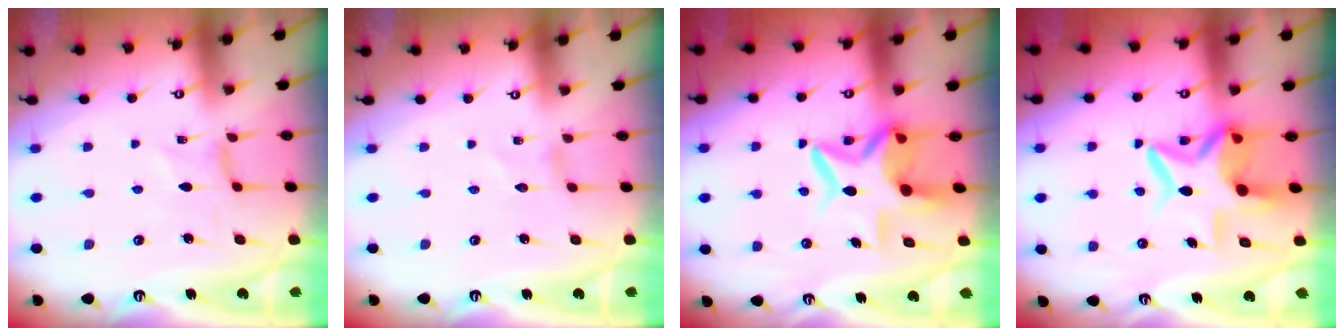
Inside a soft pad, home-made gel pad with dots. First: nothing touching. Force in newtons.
{"total": 0.0}
{"total": 10.9, "press": 10.8, "slide": 1.3}
{"total": 10.9, "press": 10.8, "slide": 1.3}